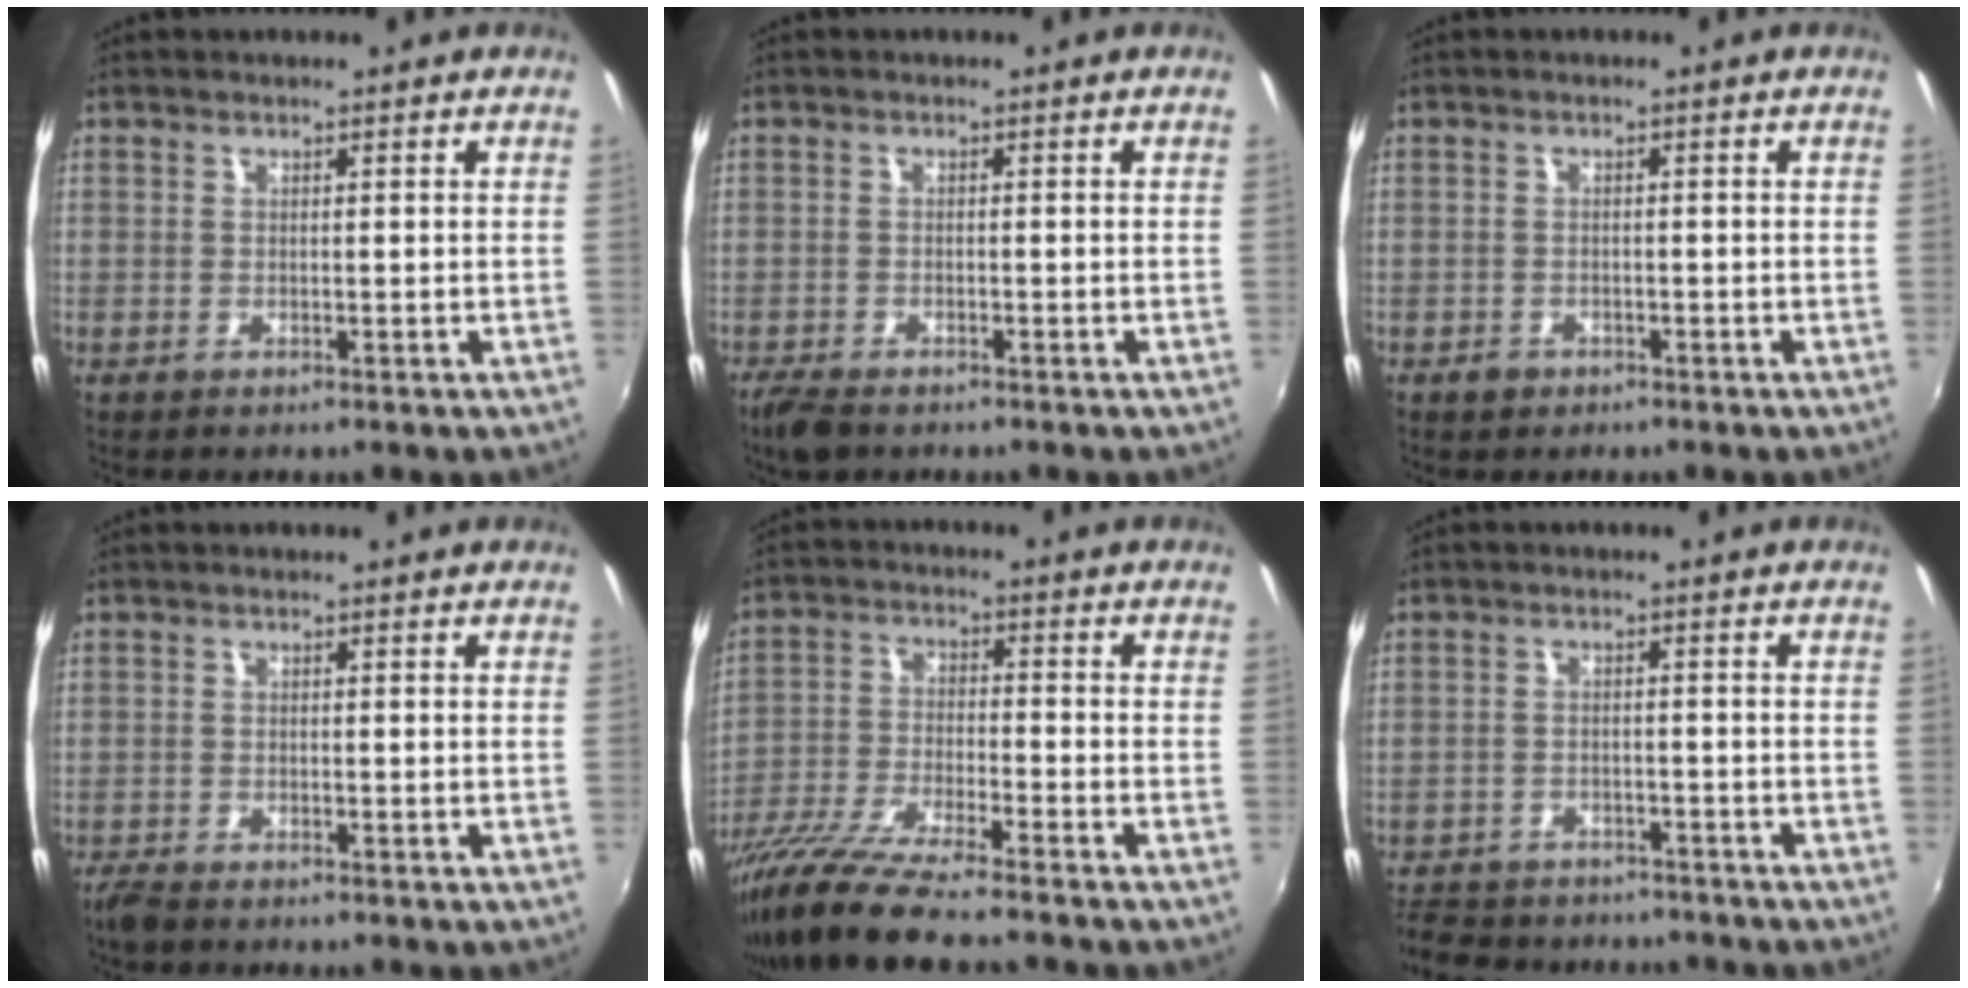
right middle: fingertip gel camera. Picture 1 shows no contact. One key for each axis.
{"total": 4.0, "fx": -3.1, "fy": 1.5, "fz": 2.0, "tx": -0.052, "ty": -0.016, "tz": -0.060}
{"total": 1.8, "fx": -1.1, "fy": 1.3, "fz": 0.4, "tx": -0.010, "ty": 0.000, "tz": -0.016}
{"total": 2.9, "fx": -2.5, "fy": 1.0, "fz": 1.3, "tx": -0.033, "ty": -0.013, "tz": -0.050}
{"total": 13.0, "fx": -10.8, "fy": 0.6, "fz": 7.4, "tx": -0.154, "ty": -0.035, "tz": -0.201}
{"total": 13.7, "fx": -11.4, "fy": 5.9, "fz": 4.7, "tx": -0.124, "ty": -0.002, "tz": -0.166}